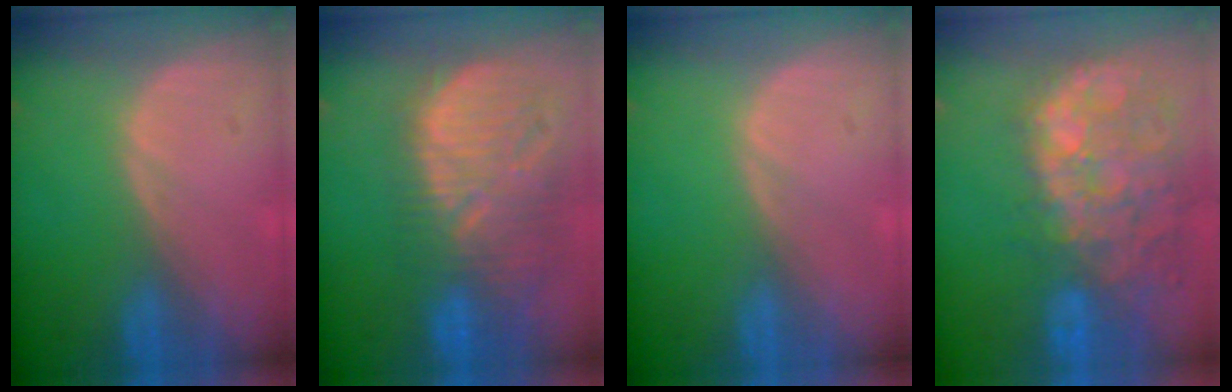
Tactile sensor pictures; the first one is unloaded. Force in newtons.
{"total": 12.8, "press": 11.3, "slide": 6.0}
{"total": 0.0}
{"total": 14.1, "press": 11.6, "slide": 8.0}